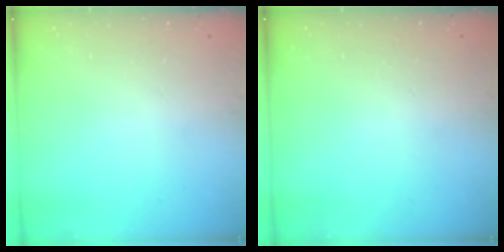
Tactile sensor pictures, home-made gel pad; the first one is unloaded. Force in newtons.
{"total": 0.0}